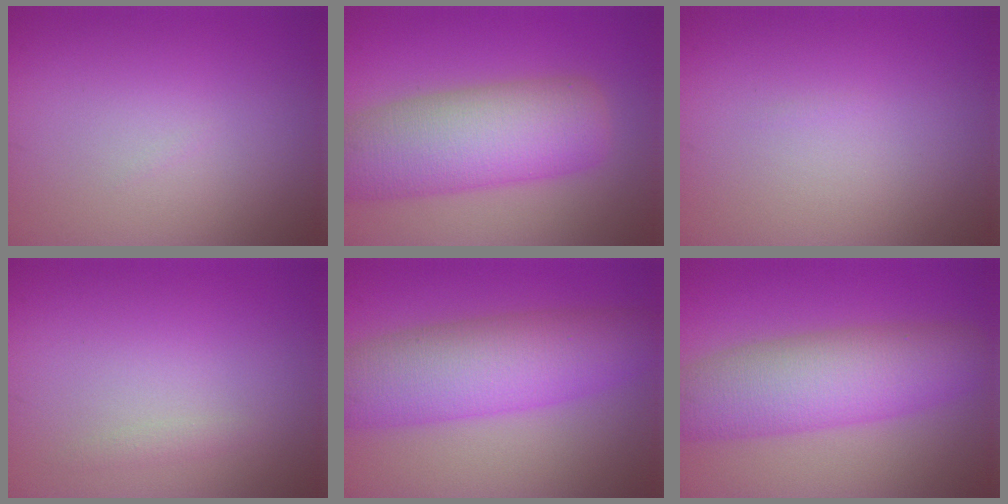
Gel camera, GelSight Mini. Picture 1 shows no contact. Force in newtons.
{"total": 9.2, "press": 9.2, "slide": 0.3}
{"total": 0.0}
{"total": 0.7, "press": 0.7, "slide": 0.0}
{"total": 8.4, "press": 8.4, "slide": 0.1}
{"total": 8.0, "press": 8.0, "slide": 0.4}